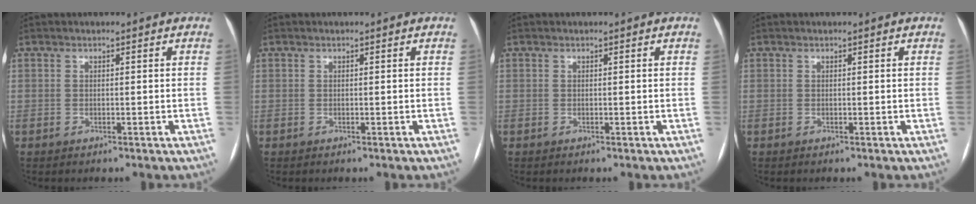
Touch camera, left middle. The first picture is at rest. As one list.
[{"total": 0.0}, {"total": 0.0}, {"total": 0.0}]